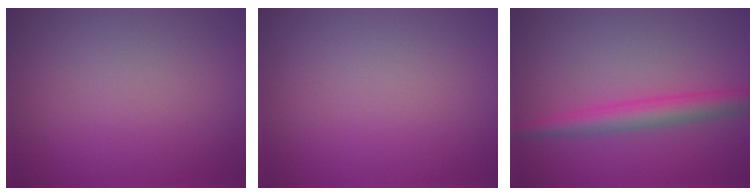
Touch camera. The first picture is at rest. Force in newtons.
{"total": 0.0}
{"total": 3.3, "press": 3.3, "slide": 0.1}